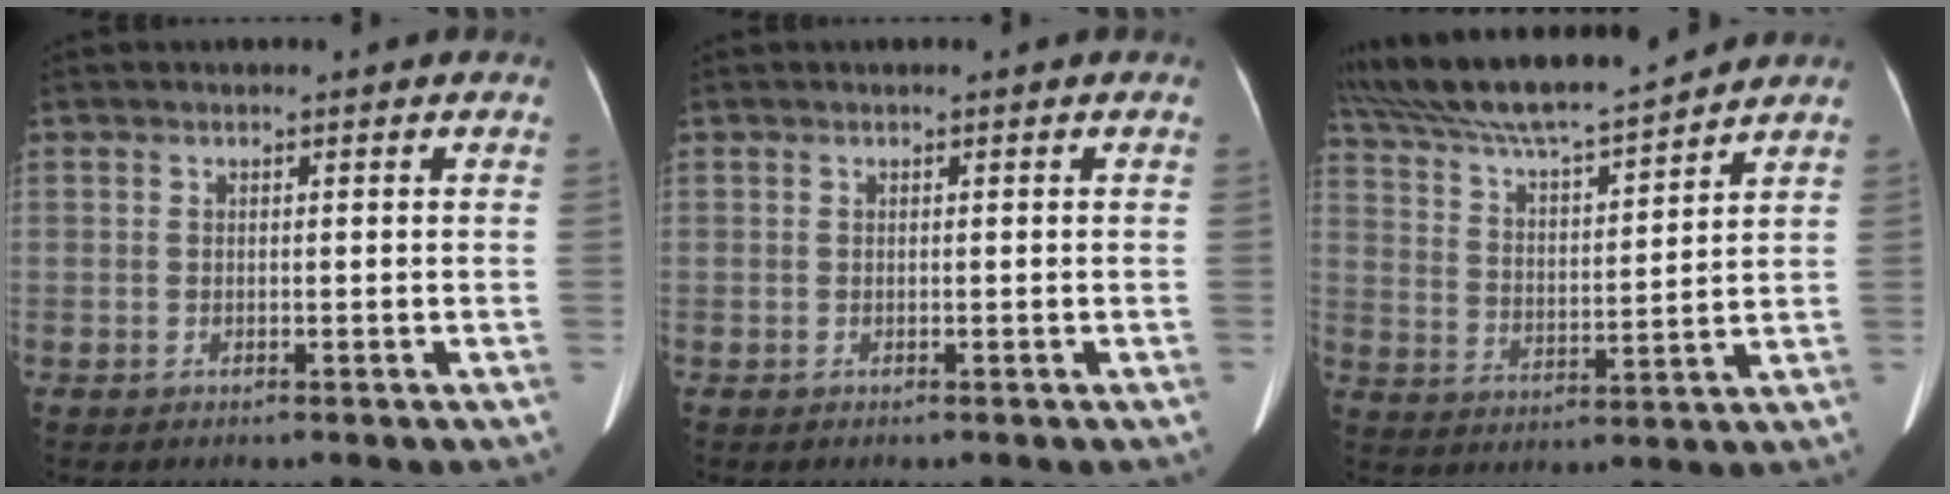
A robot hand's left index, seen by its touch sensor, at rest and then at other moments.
{"total": 0.0}
{"total": 16.9, "force": [15.4, 0.7, 7.1], "torque": [-0.134, 0.014, 0.264]}